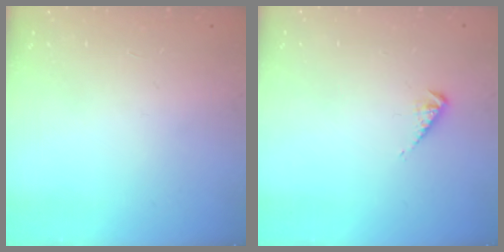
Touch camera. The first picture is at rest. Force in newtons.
{"total": 3.3, "press": 3.3, "slide": 0.5}